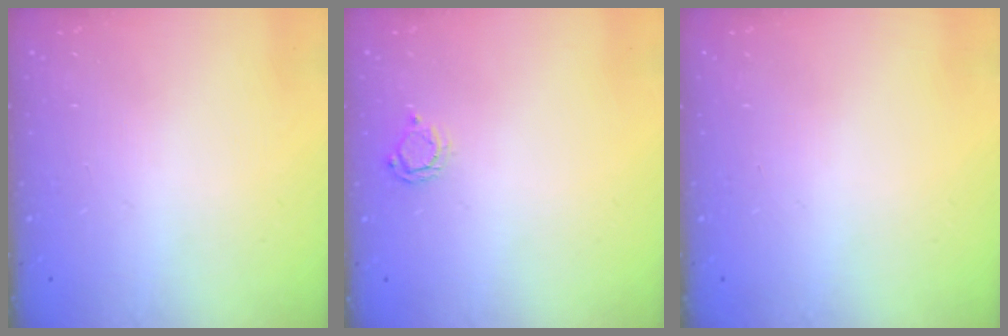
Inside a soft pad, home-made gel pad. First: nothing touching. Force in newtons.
{"total": 3.9, "press": 3.9, "slide": 0.6}
{"total": 0.0}